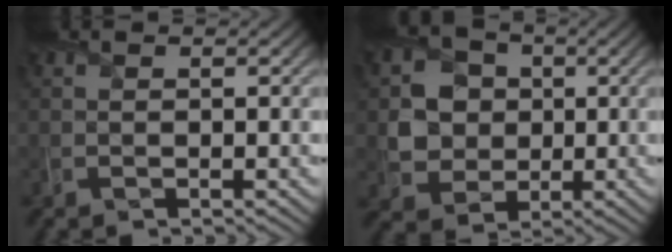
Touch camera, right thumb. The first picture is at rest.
{"total": 6.1, "force": [0.2, 5.4, 2.7], "torque": [-0.071, -0.002, -0.004]}